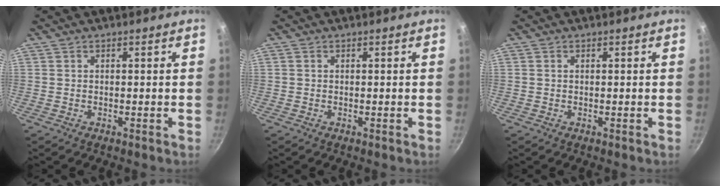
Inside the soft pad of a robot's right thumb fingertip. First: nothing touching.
{"total": 0.0}
{"total": 0.0}